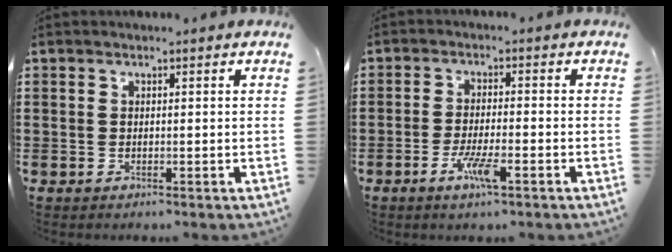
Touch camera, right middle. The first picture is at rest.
{"total": 4.8, "force": [-2.5, 0.8, 4.0], "torque": [-0.083, -0.008, -0.047]}